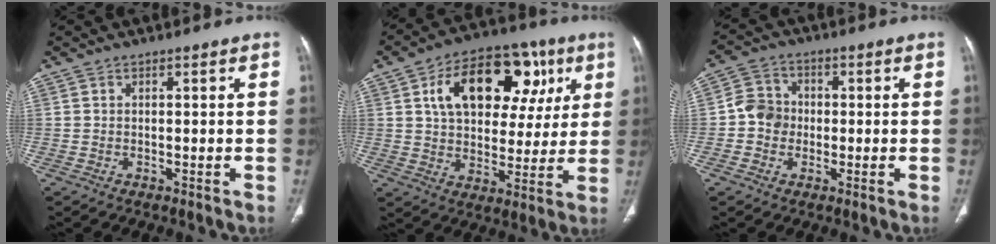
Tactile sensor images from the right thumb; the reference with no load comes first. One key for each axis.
{"total": 21.4, "fx": 7.8, "fy": 13.0, "fz": 15.1, "tx": -0.182, "ty": 0.013, "tz": 0.118}
{"total": 5.7, "fx": -0.7, "fy": 5.3, "fz": 2.1, "tx": -0.014, "ty": 0.015, "tz": -0.023}